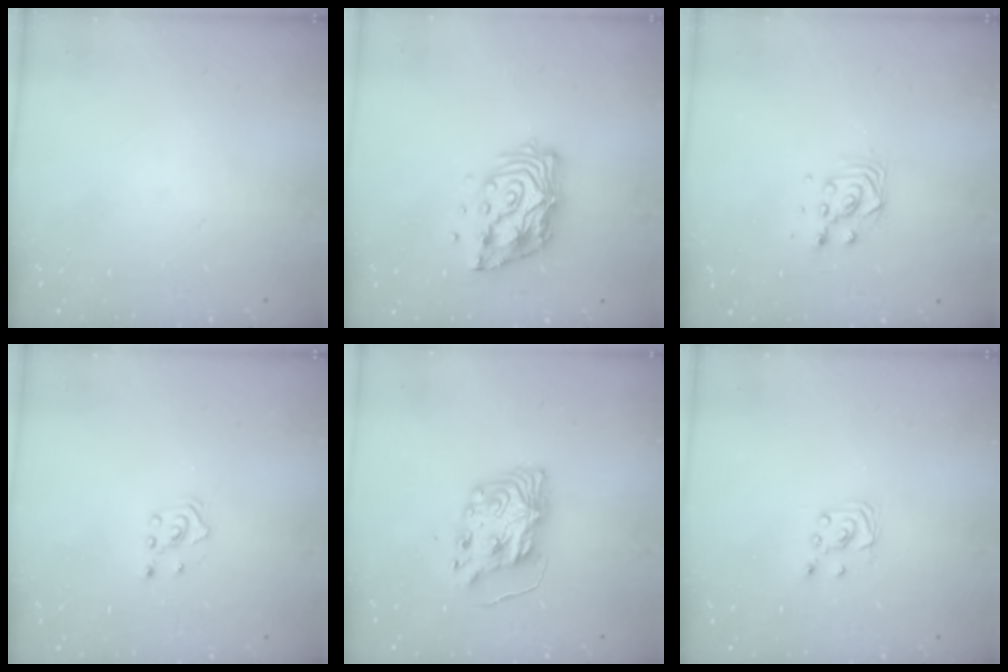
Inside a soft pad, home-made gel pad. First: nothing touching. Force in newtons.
{"total": 13.0, "press": 12.9, "slide": 1.1}
{"total": 7.3, "press": 7.3, "slide": 0.4}
{"total": 2.4, "press": 2.2, "slide": 0.8}
{"total": 8.5, "press": 8.5, "slide": 0.6}
{"total": 2.3, "press": 2.2, "slide": 0.3}